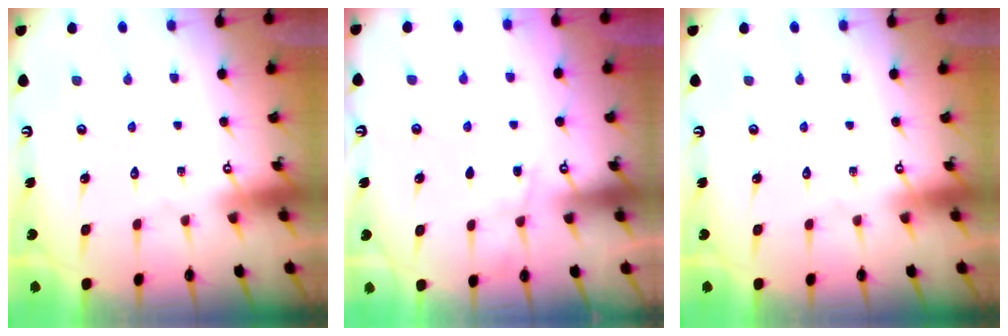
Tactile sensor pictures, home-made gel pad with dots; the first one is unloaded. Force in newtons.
{"total": 3.8, "press": 3.7, "slide": 0.5}
{"total": 0.0}